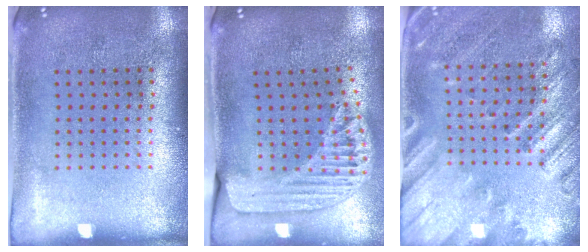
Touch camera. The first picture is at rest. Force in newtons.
{"total": 1.7, "press": 1.5, "slide": 0.7}
{"total": 2.4, "press": 2.0, "slide": 1.5}